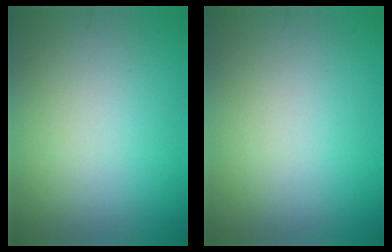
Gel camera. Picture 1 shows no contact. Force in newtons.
{"total": 0.0}